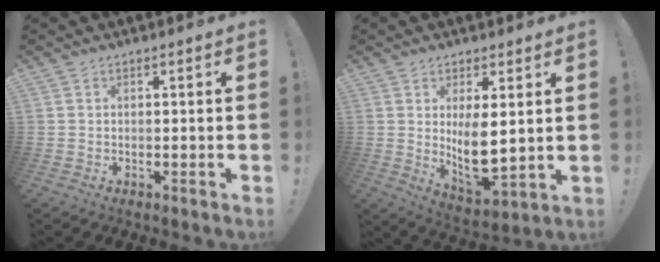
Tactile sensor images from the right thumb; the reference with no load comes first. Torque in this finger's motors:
{"motor_torque": [-0.48, 0.77, 0.20, 0.11, 0.12]}